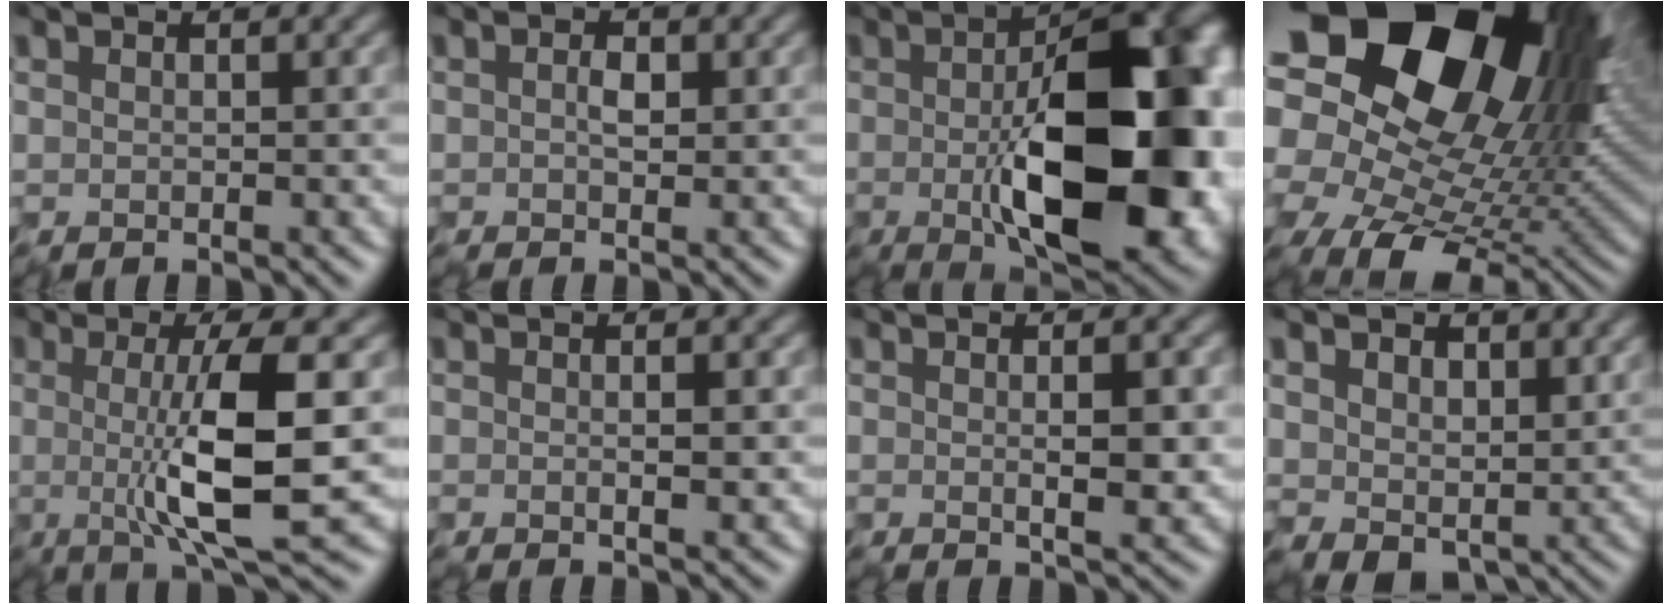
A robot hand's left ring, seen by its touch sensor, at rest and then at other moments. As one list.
[{"total": 1.1, "force": [-0.2, 0.5, 1.0], "torque": [-0.022, 0.001, -0.005]}, {"total": 16.1, "force": [-1.6, 7.4, 14.2], "torque": [-0.180, -0.012, -0.016]}, {"total": 20.3, "force": [4.6, 13.1, 14.7], "torque": [-0.244, 0.010, 0.100]}, {"total": 7.7, "force": [-0.8, 0.9, 7.6], "torque": [-0.118, -0.015, -0.013]}, {"total": 1.7, "force": [-0.4, -0.3, 1.7], "torque": [-0.024, -0.004, -0.008]}, {"total": 2.9, "force": [-0.3, 0.0, 2.9], "torque": [-0.046, -0.003, -0.004]}, {"total": 4.9, "force": [1.0, 3.6, 3.1], "torque": [-0.063, -0.006, 0.016]}]